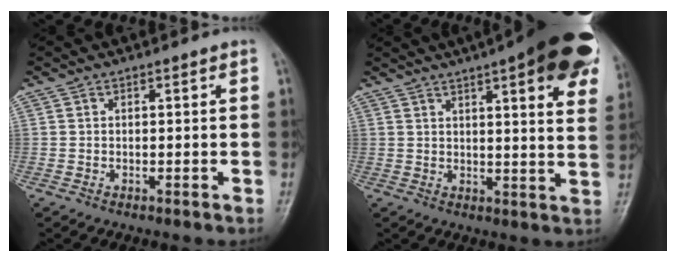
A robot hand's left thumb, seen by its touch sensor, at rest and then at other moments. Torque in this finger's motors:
{"motor_torque": [0.79, 0.51, 1.63, -1.14, 0.18]}